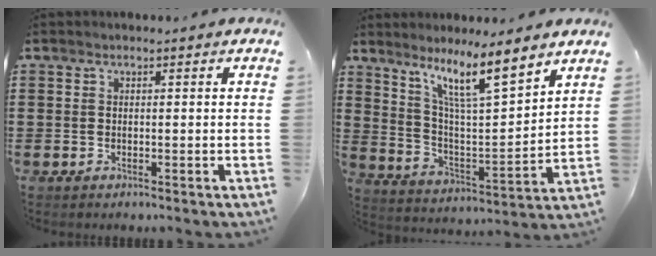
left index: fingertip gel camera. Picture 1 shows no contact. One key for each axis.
{"total": 10.6, "fx": 8.0, "fy": 1.1, "fz": 6.8, "tx": -0.140, "ty": -0.038, "tz": 0.134}